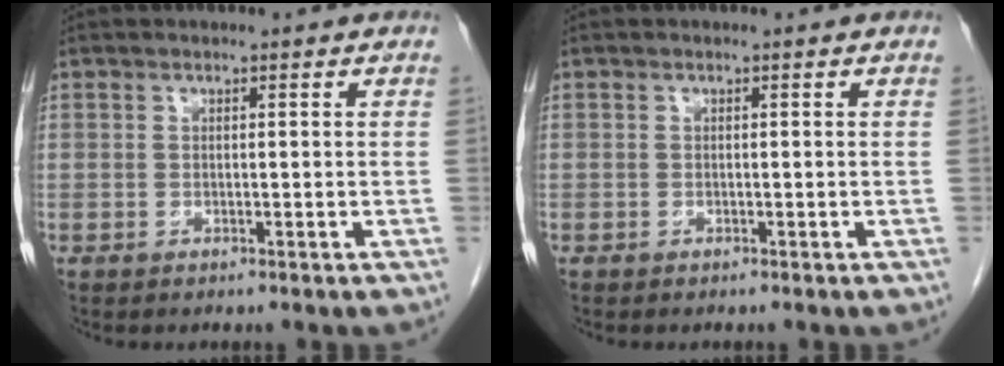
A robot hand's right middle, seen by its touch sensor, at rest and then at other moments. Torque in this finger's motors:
{"motor_torque": [0.85, -0.62, 0.16, -0.04]}